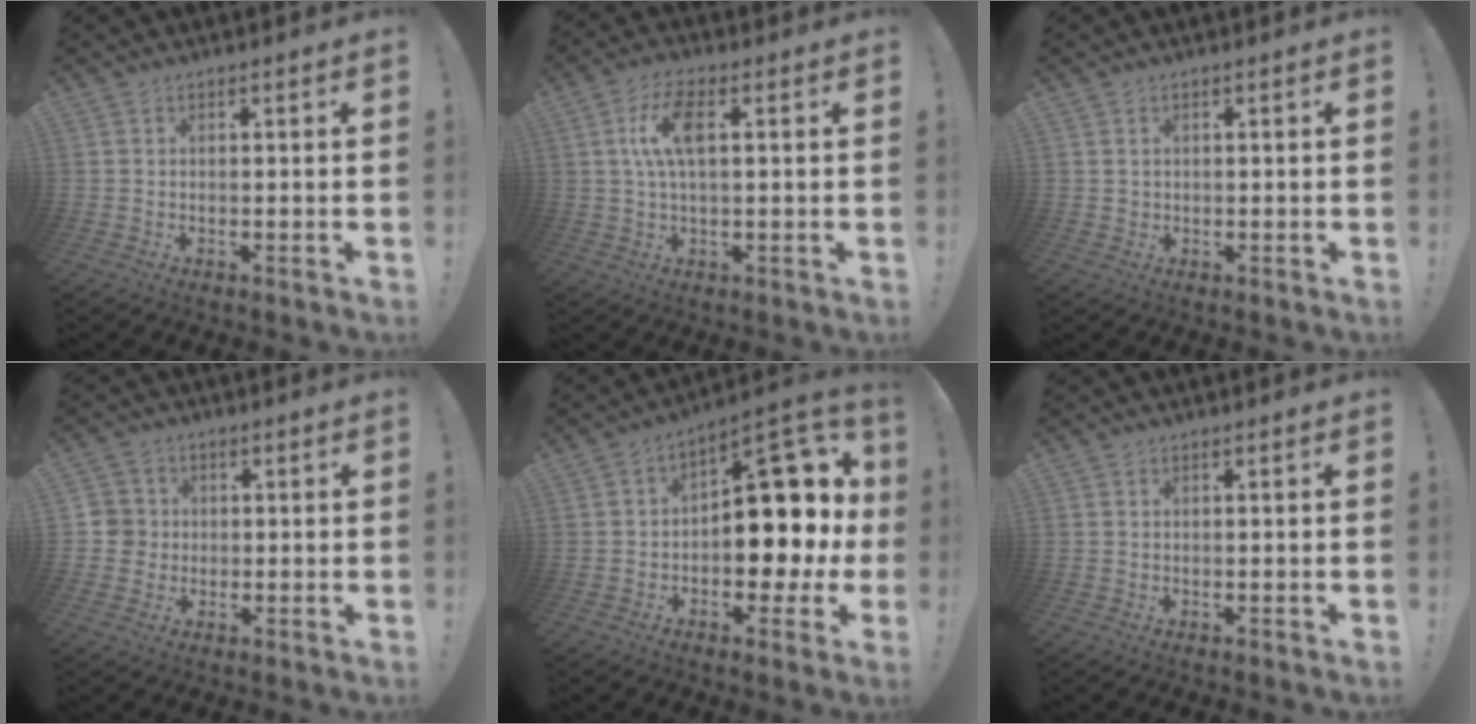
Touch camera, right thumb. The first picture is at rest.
{"total": 9.5, "force": [1.6, 3.8, 8.5], "torque": [-0.166, 0.005, 0.028]}
{"total": 1.1, "force": [0.4, 1.0, 0.2], "torque": [-0.002, 0.003, 0.006]}
{"total": 4.9, "force": [-0.1, 4.9, 0.9], "torque": [-0.025, 0.008, -0.001]}
{"total": 14.5, "force": [0.0, 9.4, 11.1], "torque": [-0.124, -0.004, 0.006]}
{"total": 0.0}